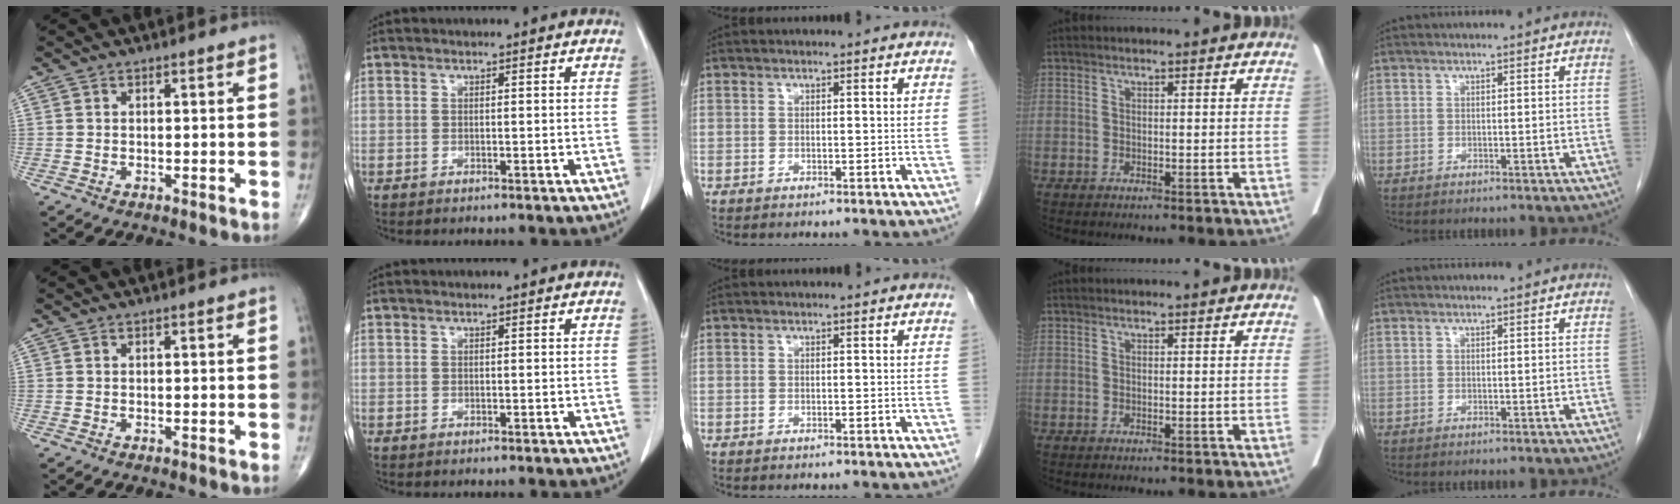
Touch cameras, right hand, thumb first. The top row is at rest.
{}